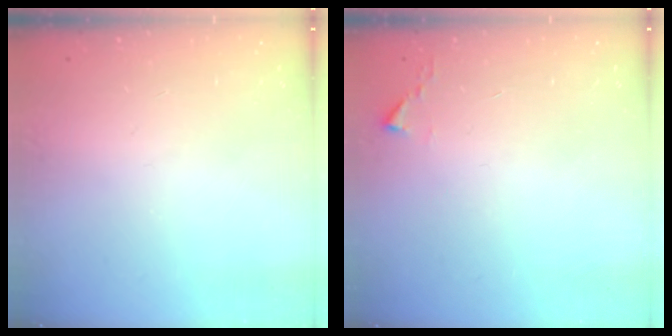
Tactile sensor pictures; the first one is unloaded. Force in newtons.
{"total": 2.4, "press": 2.4, "slide": 0.3}